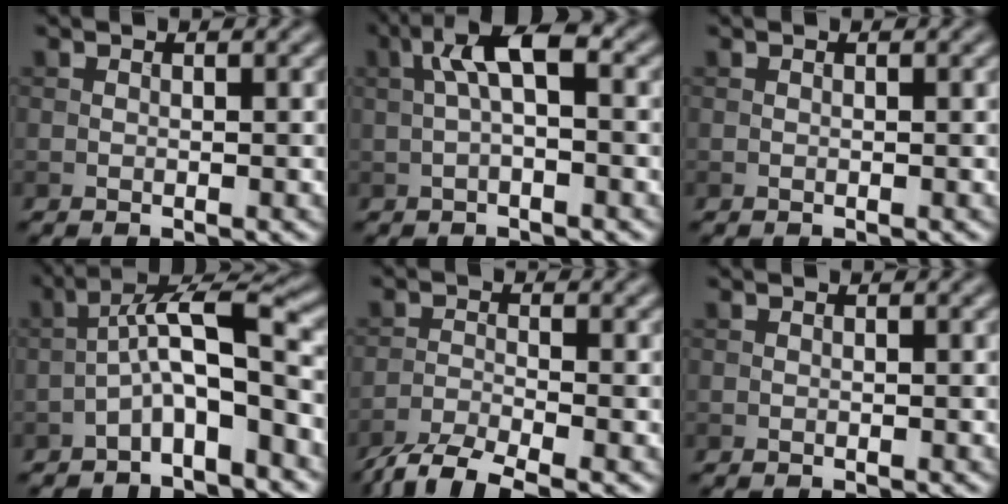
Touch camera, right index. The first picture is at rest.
{"total": 4.6, "force": [0.7, 1.4, 4.3], "torque": [-0.084, 0.018, 0.007]}
{"total": 0.0}
{"total": 5.5, "force": [-2.3, 1.3, 4.8], "torque": [-0.085, 0.026, -0.045]}
{"total": 4.8, "force": [-3.9, 0.9, 2.8], "torque": [-0.054, -0.010, -0.081]}
{"total": 0.0}